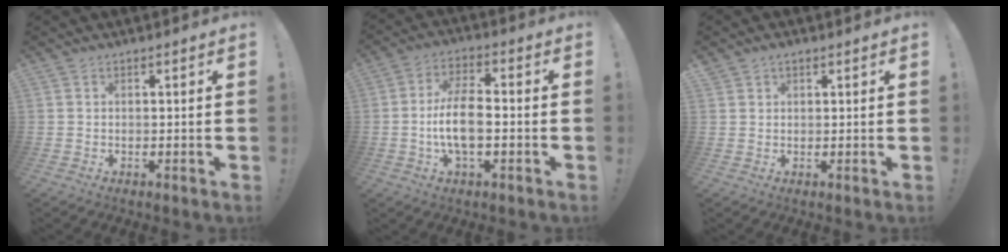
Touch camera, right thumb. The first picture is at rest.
{"total": 10.3, "force": [-2.4, 4.5, 9.0], "torque": [-0.184, 0.009, -0.042]}
{"total": 1.5, "force": [1.0, 1.0, 0.3], "torque": [-0.003, -0.002, 0.020]}